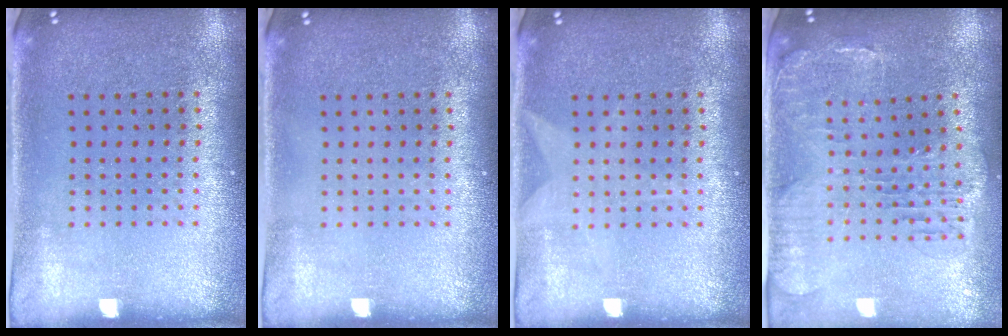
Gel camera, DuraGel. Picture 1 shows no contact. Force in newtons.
{"total": 0.0}
{"total": 0.9, "press": 0.9, "slide": 0.2}
{"total": 1.4, "press": 1.3, "slide": 0.3}